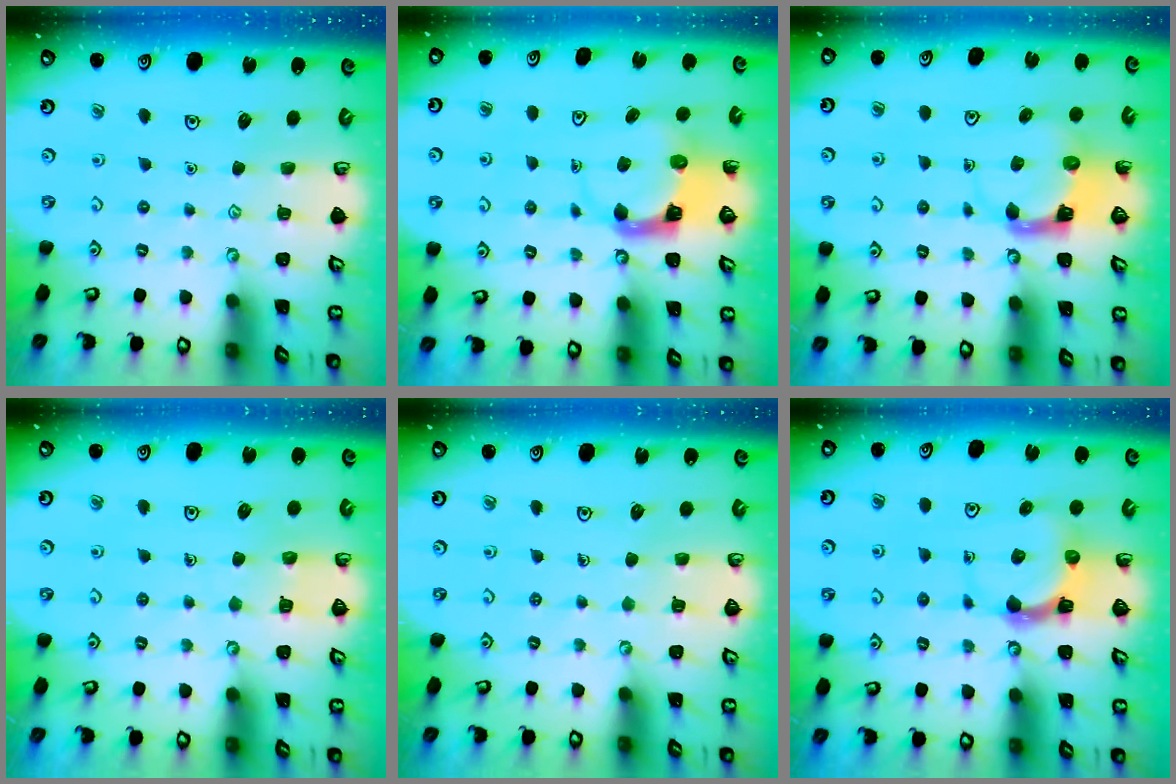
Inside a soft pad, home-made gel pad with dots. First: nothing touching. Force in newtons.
{"total": 3.9, "press": 3.8, "slide": 0.5}
{"total": 3.8, "press": 3.7, "slide": 0.6}
{"total": 4.4, "press": 4.4, "slide": 0.3}
{"total": 3.5, "press": 3.5, "slide": 0.2}
{"total": 4.7, "press": 4.6, "slide": 0.8}